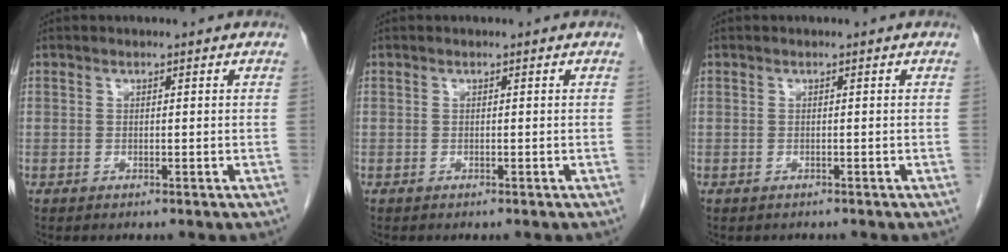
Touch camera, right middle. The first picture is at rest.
{"total": 0.0}
{"total": 0.7, "force": [-0.6, 0.3, 0.0], "torque": [-0.011, -0.001, -0.010]}